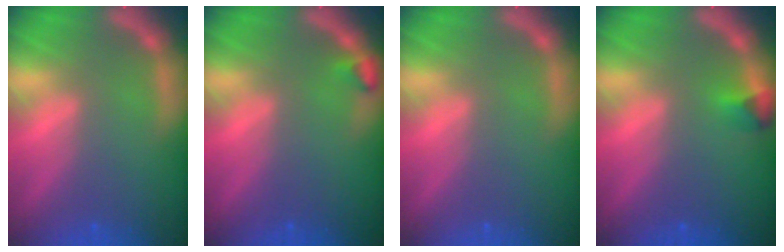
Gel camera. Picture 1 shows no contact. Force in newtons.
{"total": 0.9}
{"total": 0.0}
{"total": 1.4}